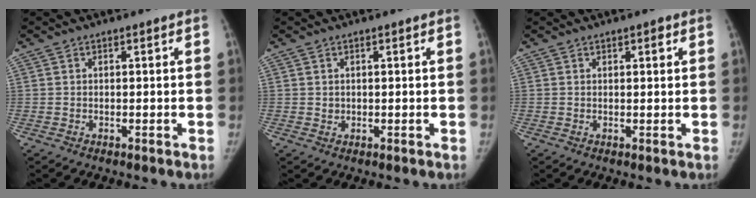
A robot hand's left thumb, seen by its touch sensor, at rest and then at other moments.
{"total": 0.8, "force": [0.4, 0.6, 0.4], "torque": [0.002, -0.002, 0.009]}
{"total": 1.4, "force": [0.7, 0.6, 1.0], "torque": [-0.008, -0.002, 0.010]}